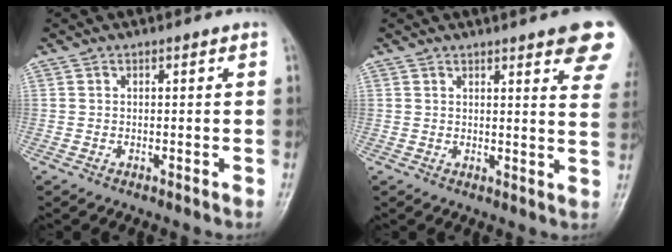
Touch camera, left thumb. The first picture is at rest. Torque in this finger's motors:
{"motor_torque": [3.02, 2.00, 1.35, -1.42, 0.07]}